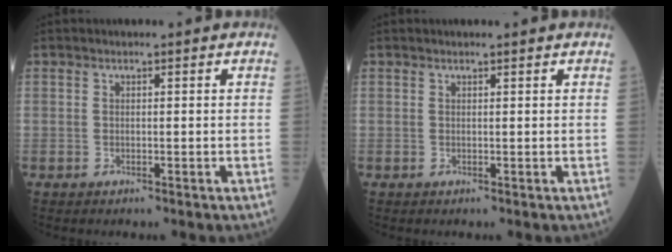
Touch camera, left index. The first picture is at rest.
{"total": 0.9, "force": [0.8, 0.0, 0.4], "torque": [-0.008, 0.005, 0.014]}